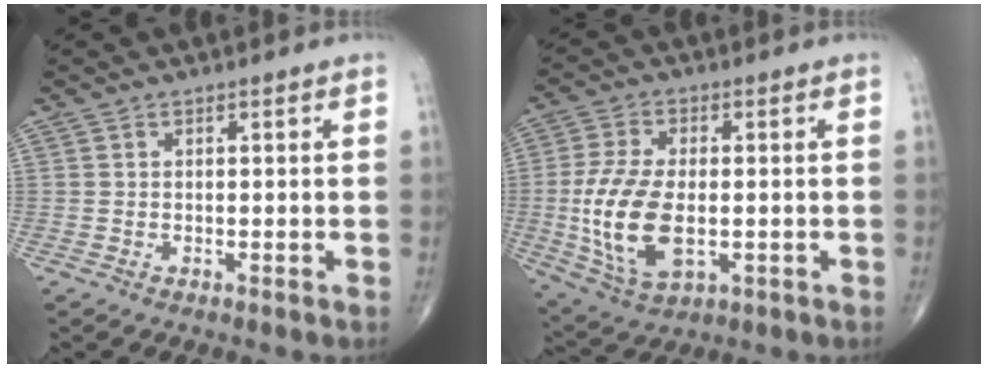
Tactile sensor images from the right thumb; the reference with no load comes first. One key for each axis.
{"total": 14.3, "fx": -1.8, "fy": 7.6, "fz": 12.0, "tx": -0.249, "ty": -0.008, "tz": -0.023}